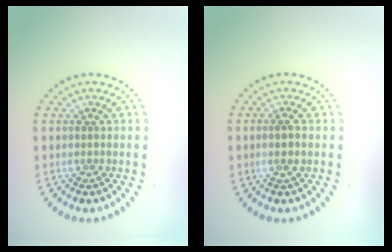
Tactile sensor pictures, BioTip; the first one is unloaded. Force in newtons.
{"total": 1.1, "press": 1.0, "slide": 0.5}